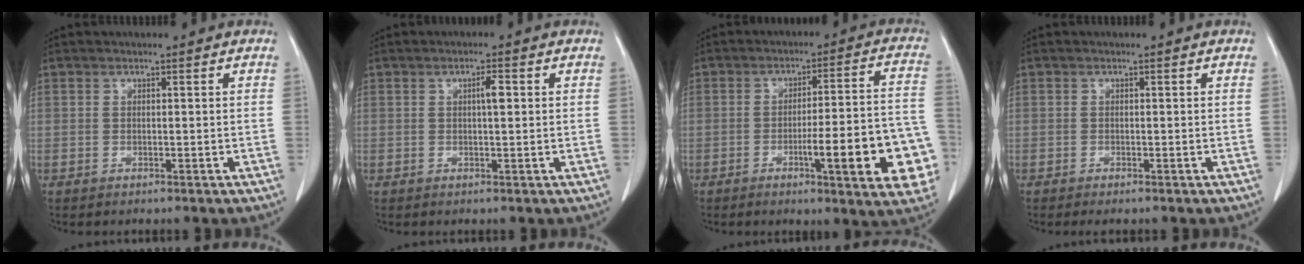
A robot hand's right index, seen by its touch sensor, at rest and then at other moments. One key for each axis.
{"total": 2.1, "fx": 0.5, "fy": 0.3, "fz": 2.0, "tx": -0.034, "ty": 0.003, "tz": 0.007}
{"total": 16.2, "fx": -5.2, "fy": 2.1, "fz": 15.2, "tx": -0.139, "ty": 0.019, "tz": -0.060}
{"total": 0.7, "fx": -0.6, "fy": 0.0, "fz": 0.4, "tx": -0.006, "ty": -0.002, "tz": -0.008}